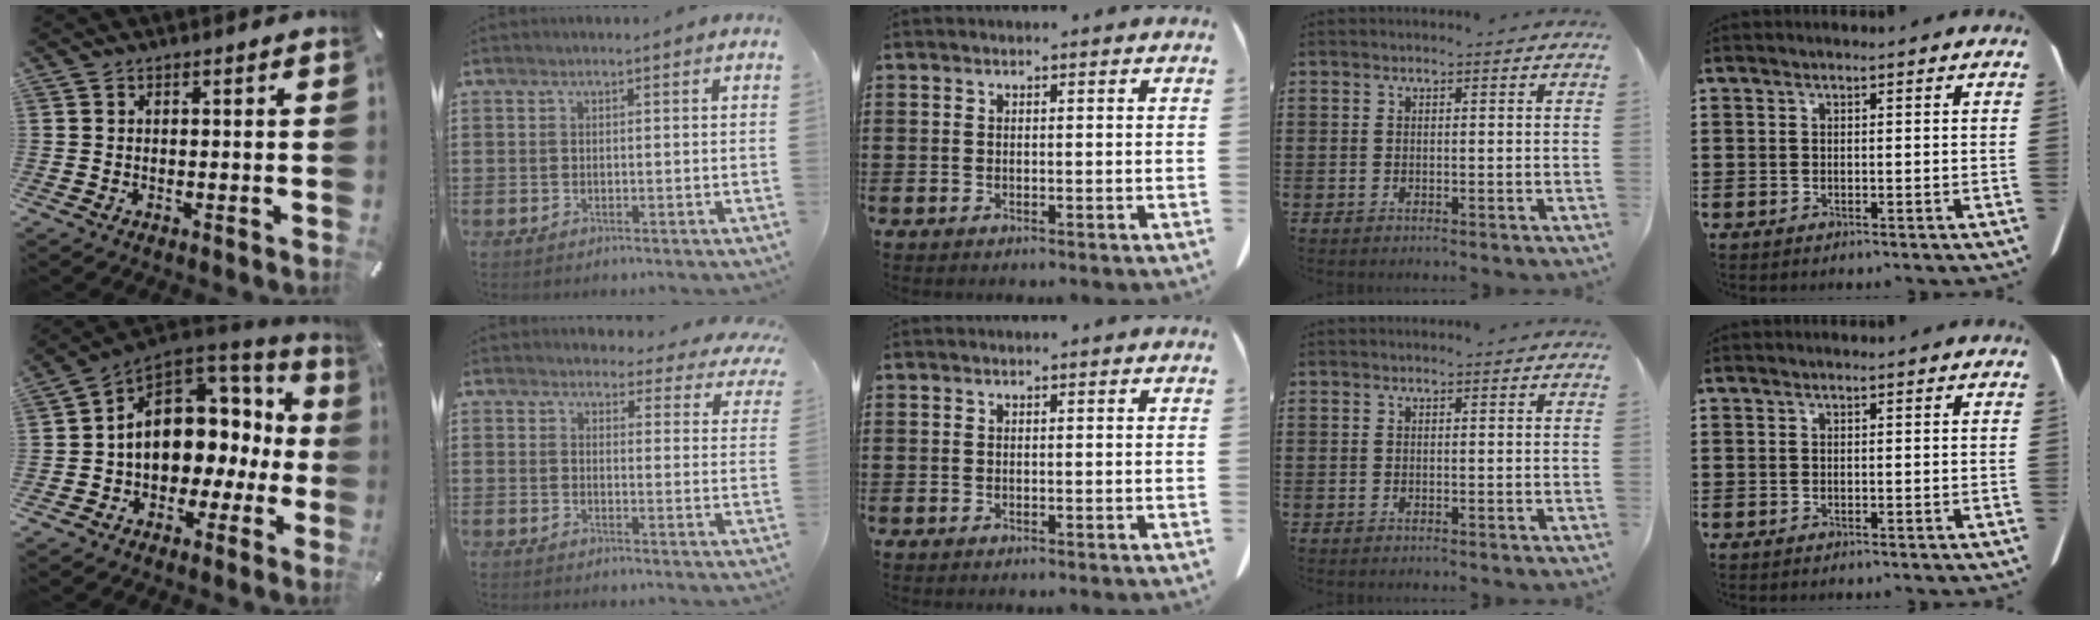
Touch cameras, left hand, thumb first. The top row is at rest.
{"thumb": {"total": 11.8, "force": [2.2, 9.4, 6.9], "torque": [-0.114, -0.022, 0.040]}, "index": {"total": 3.7, "force": [3.5, 0.9, 0.7], "torque": [-0.024, -0.016, 0.060]}}